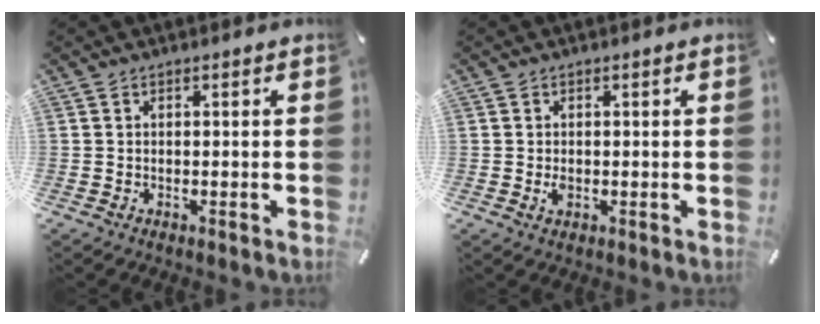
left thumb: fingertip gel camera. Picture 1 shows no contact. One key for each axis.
{"total": 1.5, "fx": -0.2, "fy": 0.7, "fz": 1.4, "tx": -0.034, "ty": -0.004, "tz": -0.006}